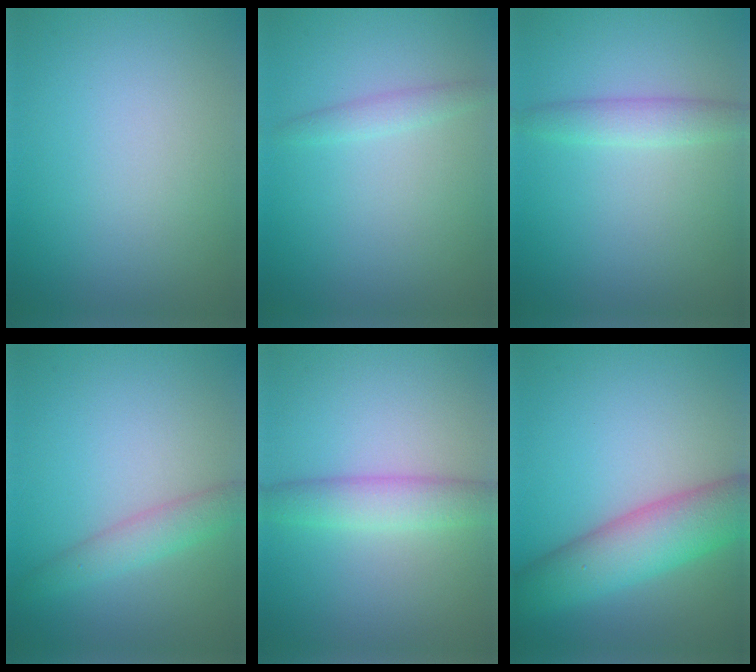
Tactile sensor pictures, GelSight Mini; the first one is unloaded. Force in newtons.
{"total": 1.2, "press": 1.2, "slide": 0.1}
{"total": 2.1, "press": 2.1, "slide": 0.1}
{"total": 2.5, "press": 2.5, "slide": 0.1}
{"total": 3.2, "press": 3.2, "slide": 0.2}
{"total": 6.9, "press": 6.9, "slide": 0.2}